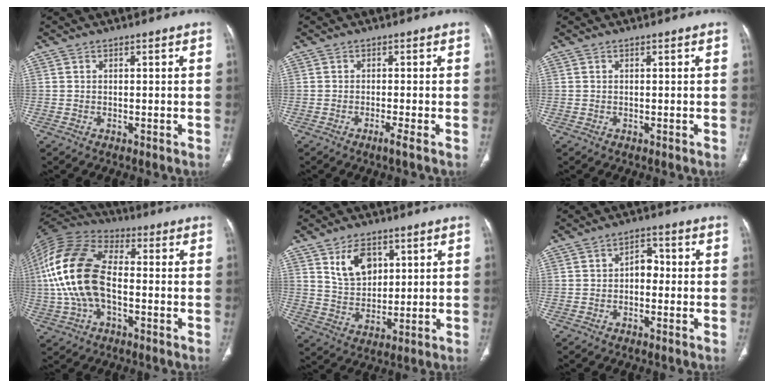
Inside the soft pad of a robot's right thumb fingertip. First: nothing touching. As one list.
[{"total": 1.7, "force": [-1.0, -0.4, 1.3], "torque": [-0.033, -0.005, -0.023]}, {"total": 0.0}, {"total": 18.3, "force": [-1.2, 10.4, 15.0], "torque": [-0.320, 0.031, -0.026]}, {"total": 8.4, "force": [3.9, 5.5, 5.1], "torque": [-0.068, -0.023, 0.079]}, {"total": 3.7, "force": [-0.5, 2.6, 2.6], "torque": [-0.022, 0.018, -0.018]}]